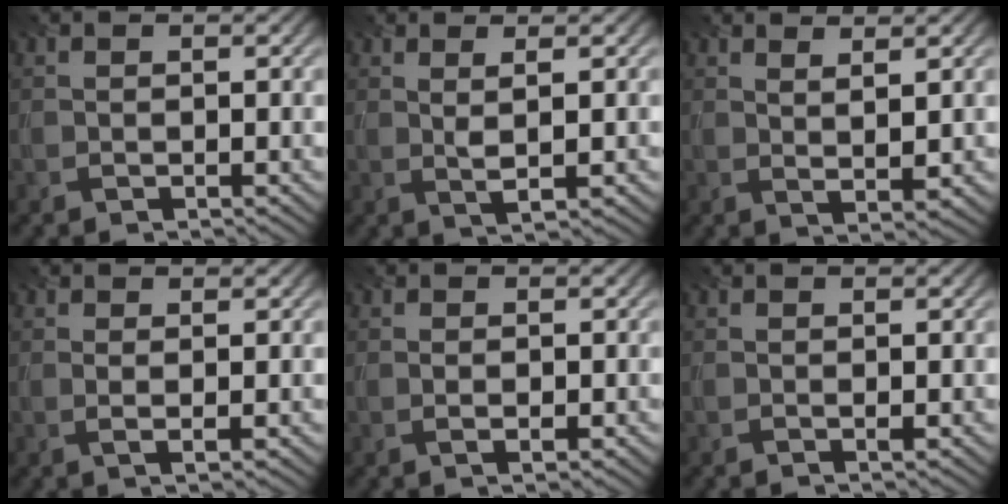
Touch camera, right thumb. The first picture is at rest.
{"total": 1.8, "force": [1.0, 0.1, 1.5], "torque": [-0.039, -0.005, 0.020]}
{"total": 2.3, "force": [1.7, 0.3, 1.6], "torque": [-0.034, -0.008, 0.035]}
{"total": 1.1, "force": [0.5, 0.2, 0.9], "torque": [-0.026, -0.001, 0.007]}
{"total": 1.1, "force": [0.0, 0.6, 0.9], "torque": [-0.020, -0.005, 0.002]}
{"total": 0.0}